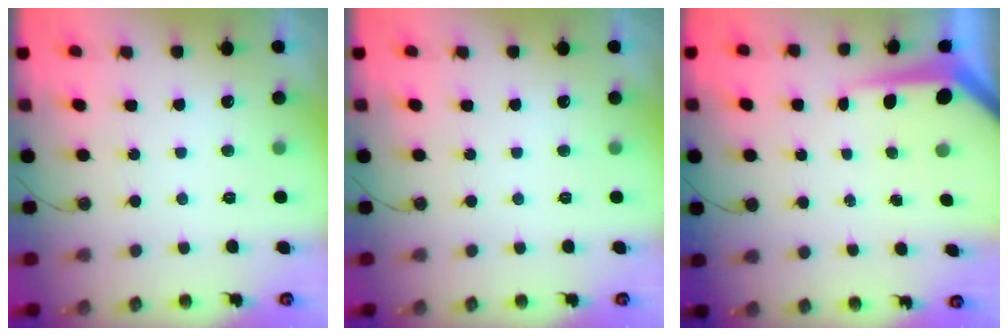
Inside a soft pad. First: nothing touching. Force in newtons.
{"total": 0.0}
{"total": 7.5, "press": 7.5, "slide": 0.7}